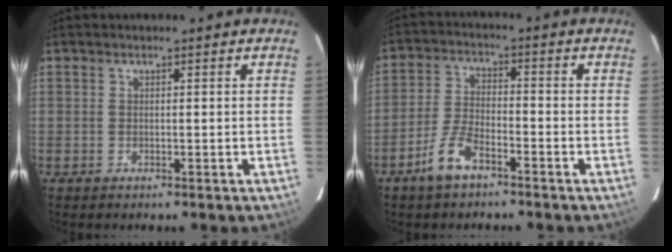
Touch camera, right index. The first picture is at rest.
{"total": 6.2, "force": [-4.1, 2.1, 4.1], "torque": [-0.093, 0.000, -0.081]}